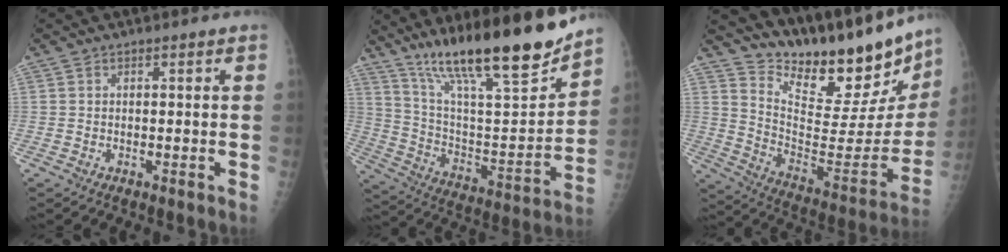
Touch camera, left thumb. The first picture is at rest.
{"total": 25.2, "force": [19.0, 4.0, 16.0], "torque": [-0.239, -0.082, 0.325]}
{"total": 26.9, "force": [22.8, 6.9, 12.5], "torque": [-0.161, -0.146, 0.332]}